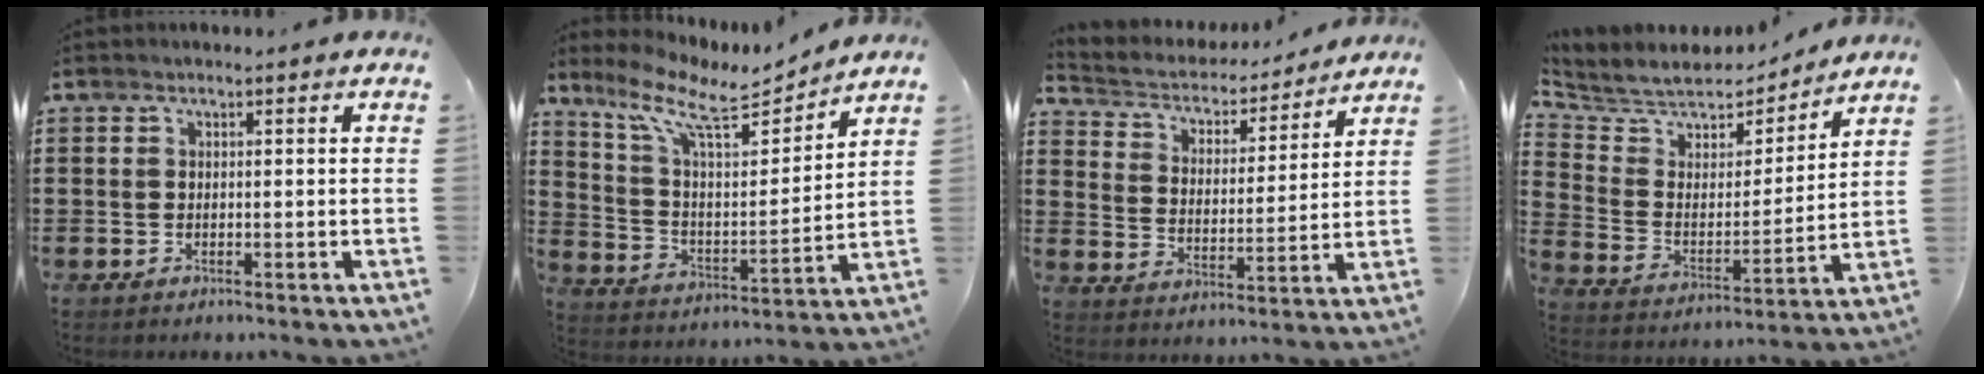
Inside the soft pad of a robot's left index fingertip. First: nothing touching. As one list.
[{"total": 10.3, "force": [8.2, 2.8, 5.5], "torque": [-0.141, -0.043, 0.143]}, {"total": 3.8, "force": [3.4, 1.3, 0.8], "torque": [-0.040, -0.027, 0.051]}, {"total": 6.2, "force": [5.9, 2.0, 0.9], "torque": [-0.059, -0.048, 0.097]}]